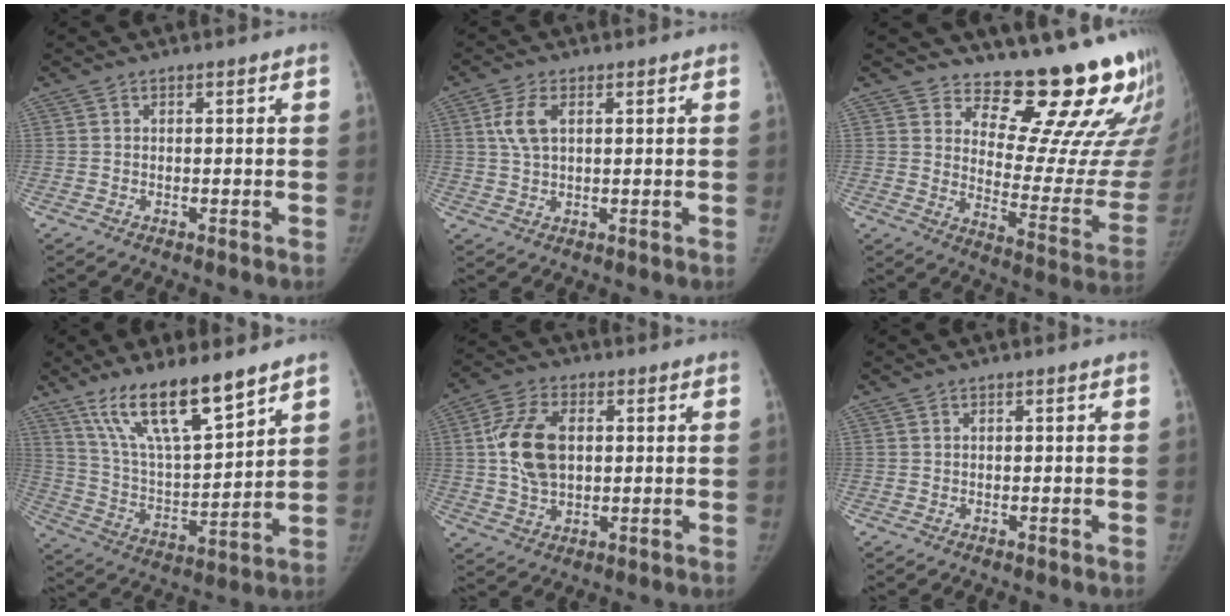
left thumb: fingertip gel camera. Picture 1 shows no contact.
{"total": 5.2, "force": [1.5, 2.9, 4.1], "torque": [-0.088, 0.003, 0.030]}
{"total": 20.9, "force": [17.7, 5.8, 9.5], "torque": [-0.073, -0.179, 0.221]}
{"total": 17.0, "force": [12.0, 4.3, 11.3], "torque": [-0.180, -0.064, 0.233]}
{"total": 11.4, "force": [1.4, 7.3, 8.7], "torque": [-0.158, 0.005, 0.028]}
{"total": 0.0}